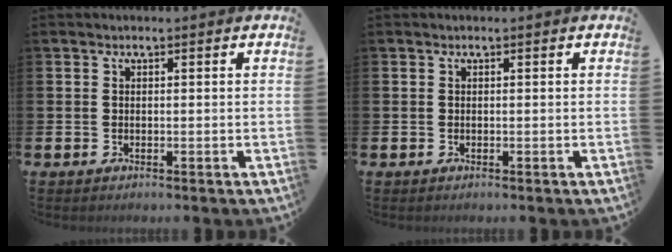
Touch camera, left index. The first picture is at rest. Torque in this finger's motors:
{"motor_torque": [0.00, 0.00, 0.00, 0.02]}